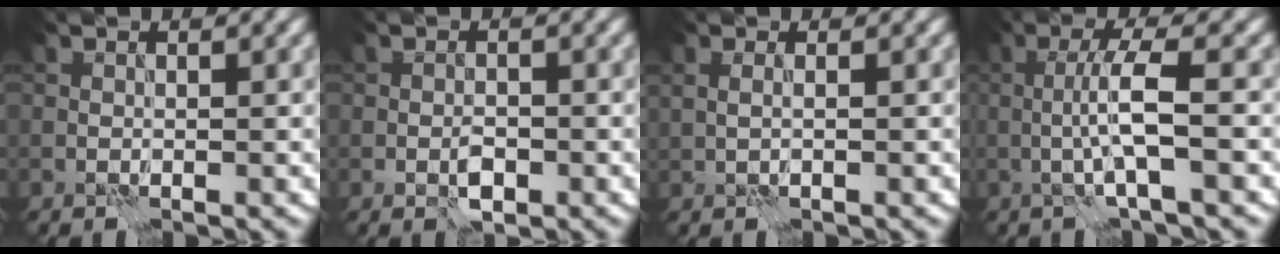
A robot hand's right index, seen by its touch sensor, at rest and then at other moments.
{"total": 1.9, "force": [-0.8, 1.1, 1.4], "torque": [-0.026, 0.000, -0.014]}
{"total": 1.1, "force": [0.7, 0.4, 0.8], "torque": [-0.010, -0.002, 0.003]}
{"total": 4.0, "force": [-0.7, 0.2, 4.0], "torque": [-0.074, 0.012, -0.018]}